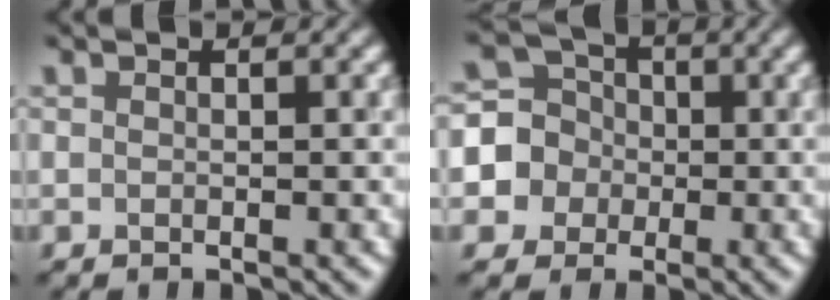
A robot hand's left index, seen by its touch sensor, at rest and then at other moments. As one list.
[{"total": 4.3, "force": [-0.7, 4.2, 0.5], "torque": [0.007, 0.009, -0.037]}]